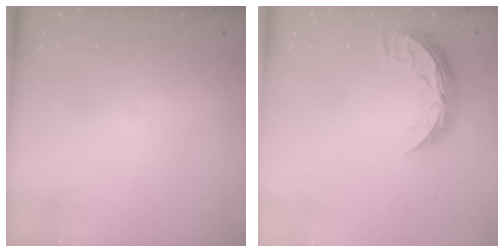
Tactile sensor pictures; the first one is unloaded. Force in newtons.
{"total": 7.8, "press": 7.8, "slide": 0.4}